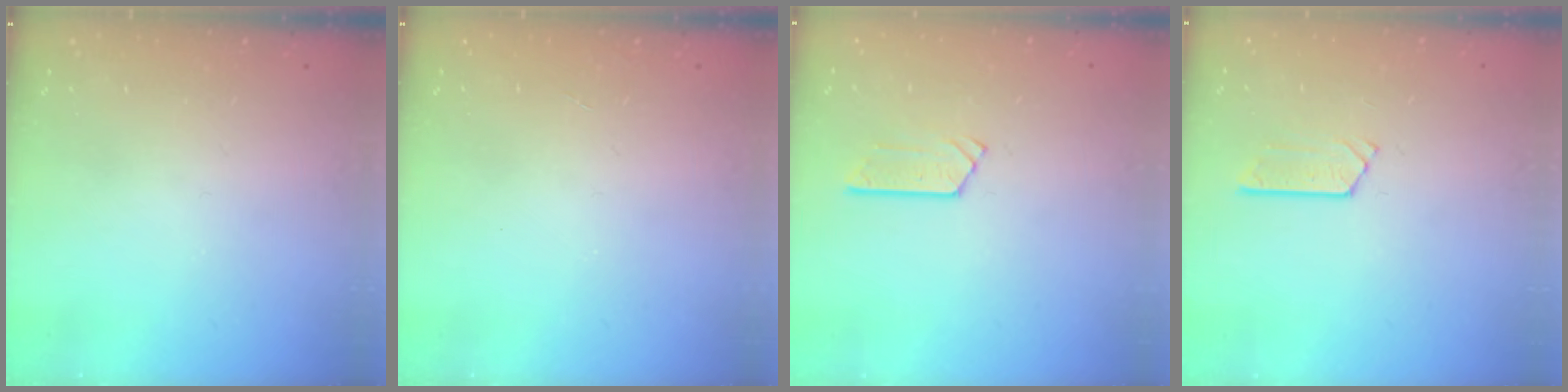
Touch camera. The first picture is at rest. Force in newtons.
{"total": 0.0}
{"total": 3.6, "press": 3.6, "slide": 0.4}
{"total": 3.9, "press": 3.9, "slide": 0.2}